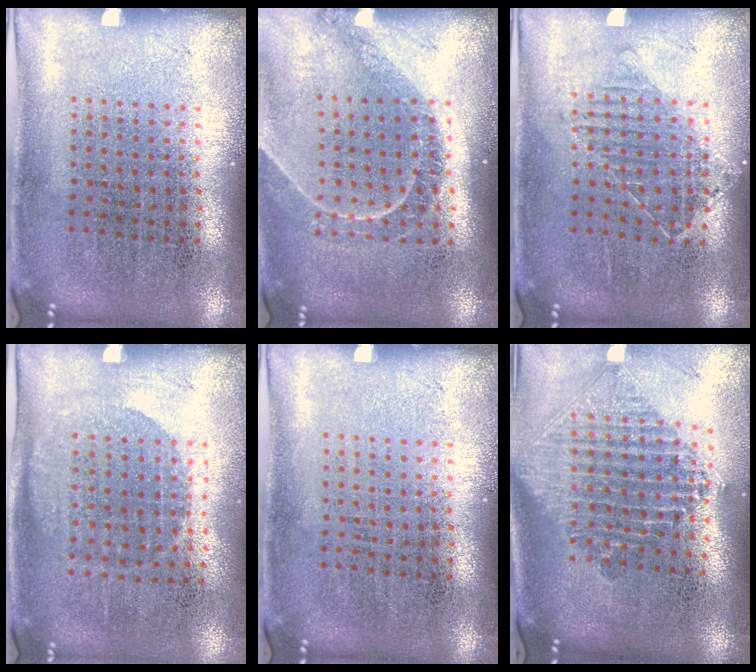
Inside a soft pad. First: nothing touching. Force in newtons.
{"total": 1.2, "press": 1.2, "slide": 0.3}
{"total": 1.1, "press": 0.9, "slide": 0.6}
{"total": 1.1, "press": 1.0, "slide": 0.4}
{"total": 0.0}
{"total": 2.2, "press": 1.7, "slide": 1.4}